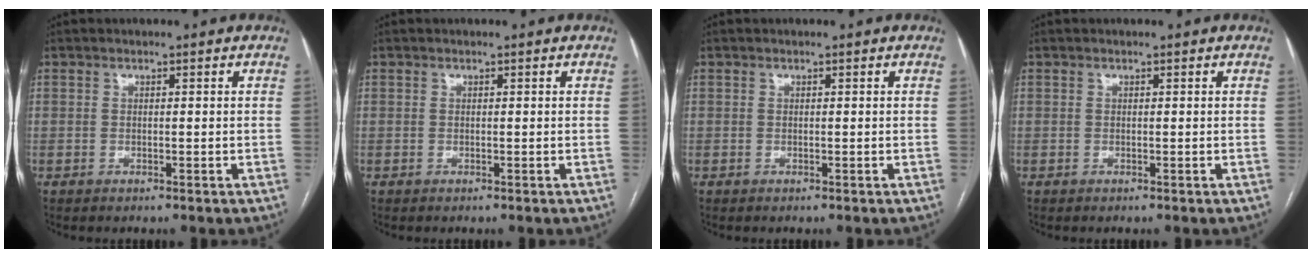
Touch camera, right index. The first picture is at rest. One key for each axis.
{"total": 0.0}
{"total": 0.0}
{"total": 0.0}